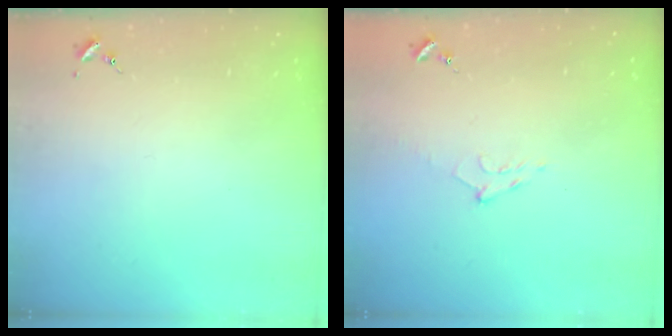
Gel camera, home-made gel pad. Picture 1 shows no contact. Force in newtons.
{"total": 9.4, "press": 9.4, "slide": 0.9}